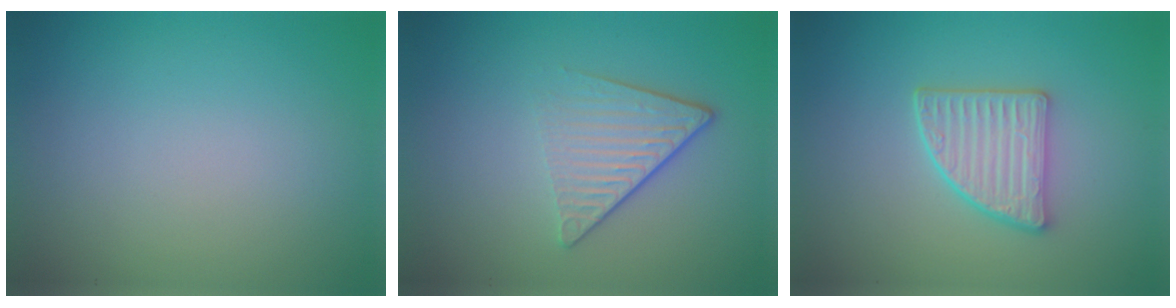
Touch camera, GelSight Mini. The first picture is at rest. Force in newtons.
{"total": 4.5, "press": 2.8, "slide": 3.5}
{"total": 3.8, "press": 3.3, "slide": 1.9}